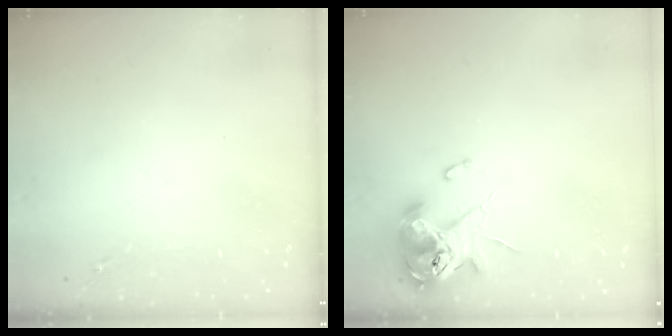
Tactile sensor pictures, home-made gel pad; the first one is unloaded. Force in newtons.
{"total": 11.9, "press": 11.7, "slide": 2.1}